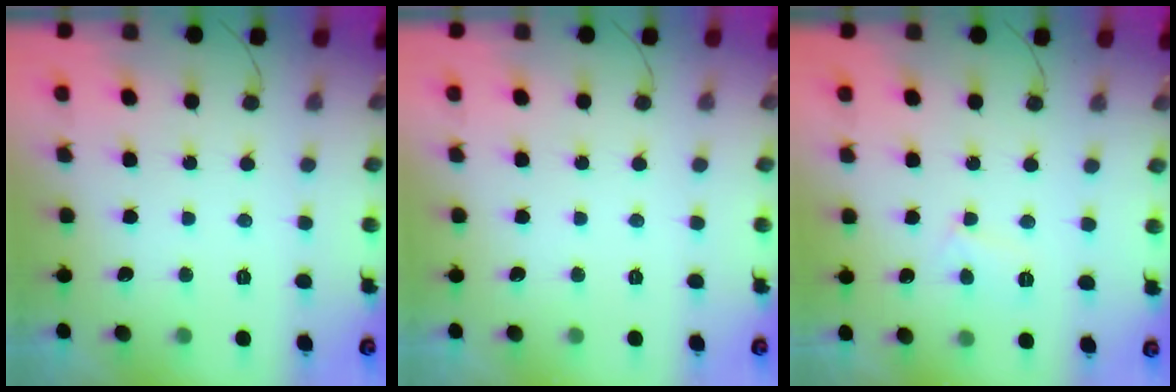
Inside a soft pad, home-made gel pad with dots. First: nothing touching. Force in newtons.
{"total": 0.0}
{"total": 4.4, "press": 4.3, "slide": 0.5}